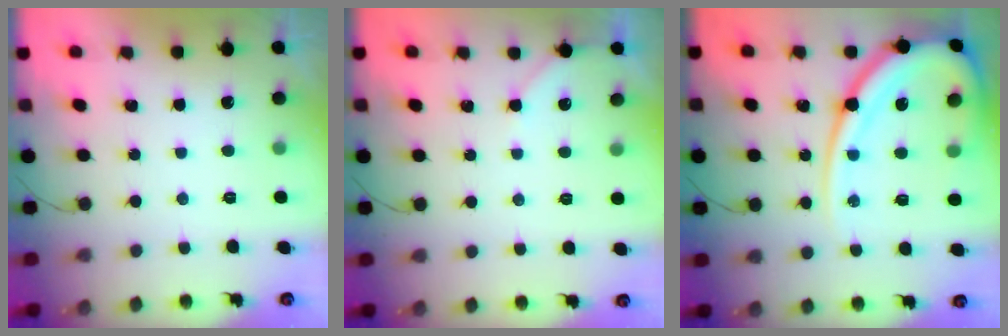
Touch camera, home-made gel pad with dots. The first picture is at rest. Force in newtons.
{"total": 3.7, "press": 3.7, "slide": 0.4}
{"total": 19.9, "press": 19.8, "slide": 1.9}